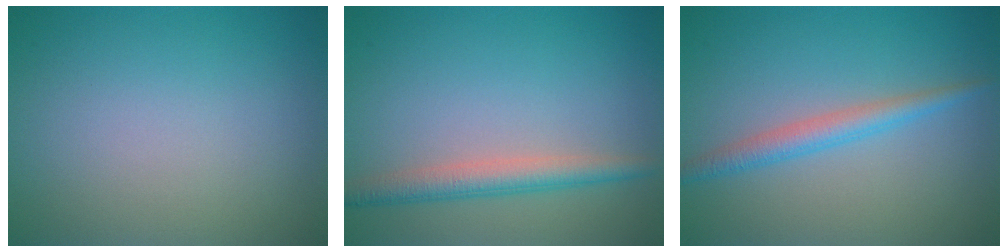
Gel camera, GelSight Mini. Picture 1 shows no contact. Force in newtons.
{"total": 3.0, "press": 3.0, "slide": 0.1}
{"total": 2.4, "press": 2.4, "slide": 0.0}